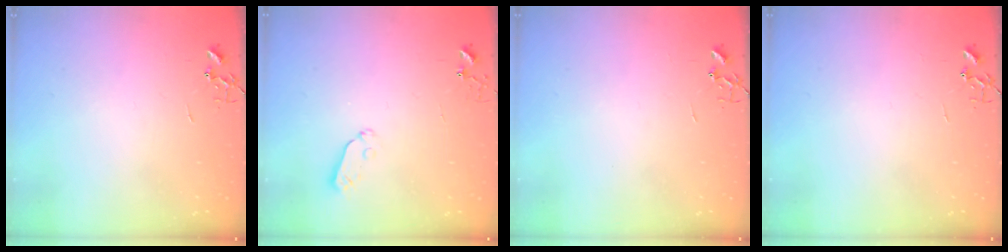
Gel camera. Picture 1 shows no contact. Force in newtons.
{"total": 3.8, "press": 3.8, "slide": 0.6}
{"total": 0.0}
{"total": 0.0}